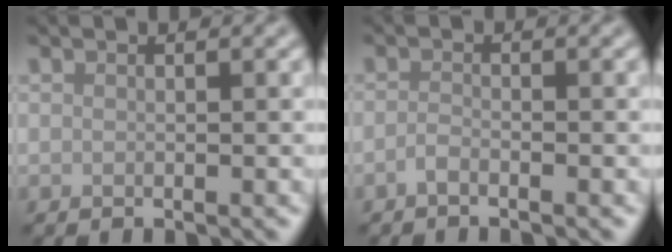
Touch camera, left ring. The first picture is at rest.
{"total": 0.9, "force": [-0.7, 0.2, 0.5], "torque": [-0.012, 0.002, -0.017]}